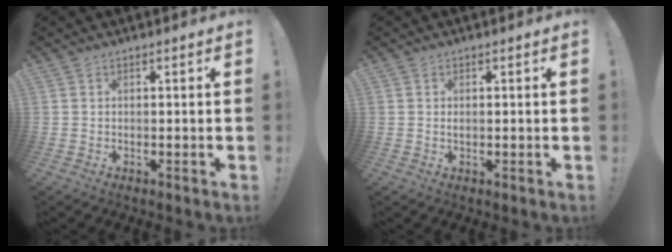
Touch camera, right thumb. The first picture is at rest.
{"total": 0.6, "force": [0.0, 0.3, 0.5], "torque": [-0.011, 0.003, -0.001]}